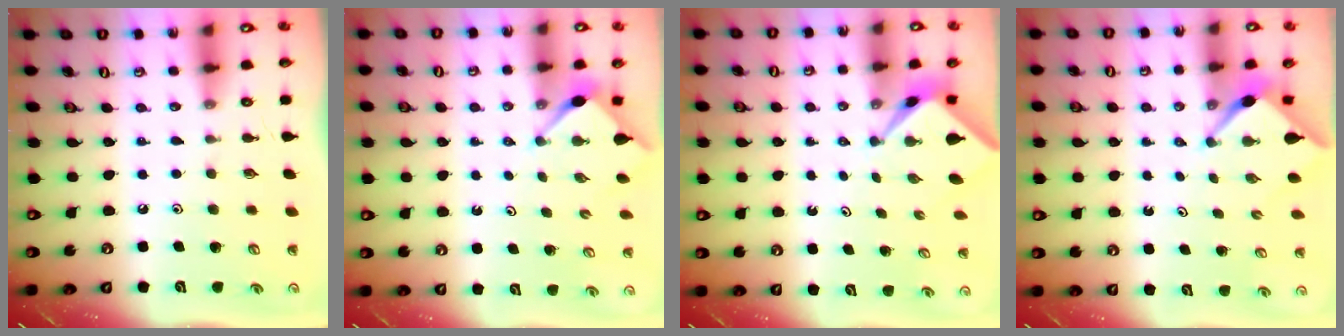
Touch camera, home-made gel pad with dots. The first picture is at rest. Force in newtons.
{"total": 2.9, "press": 2.9, "slide": 0.3}
{"total": 1.6, "press": 1.5, "slide": 0.2}
{"total": 2.5, "press": 2.5, "slide": 0.3}